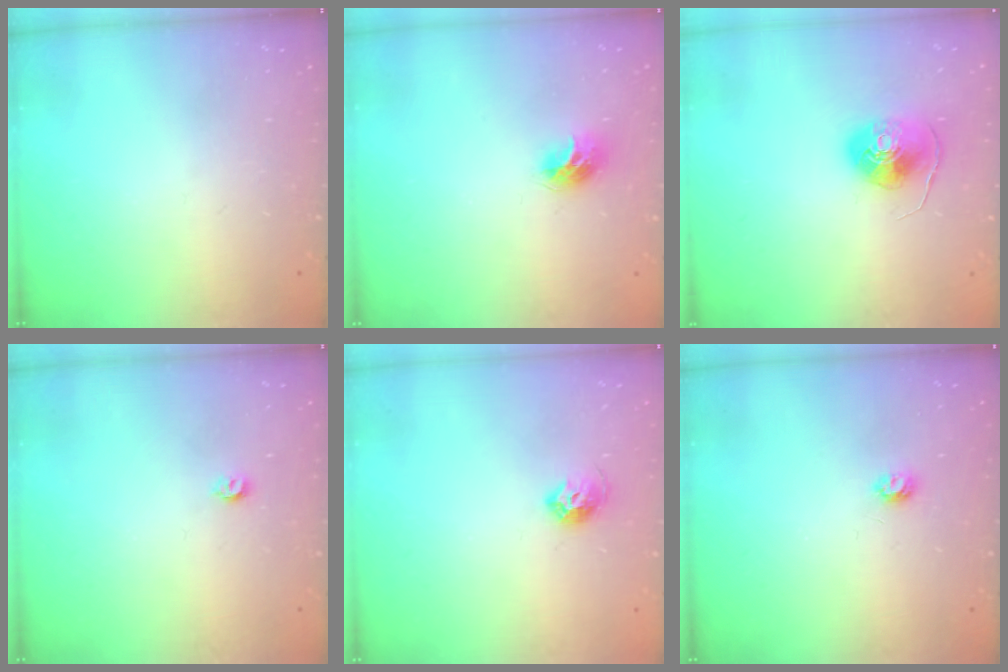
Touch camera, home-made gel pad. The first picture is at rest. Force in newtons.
{"total": 8.6, "press": 8.6, "slide": 0.0}
{"total": 9.1, "press": 9.1, "slide": 0.4}
{"total": 3.2, "press": 3.2, "slide": 0.5}
{"total": 7.6, "press": 7.5, "slide": 1.1}
{"total": 4.2, "press": 4.2, "slide": 0.5}